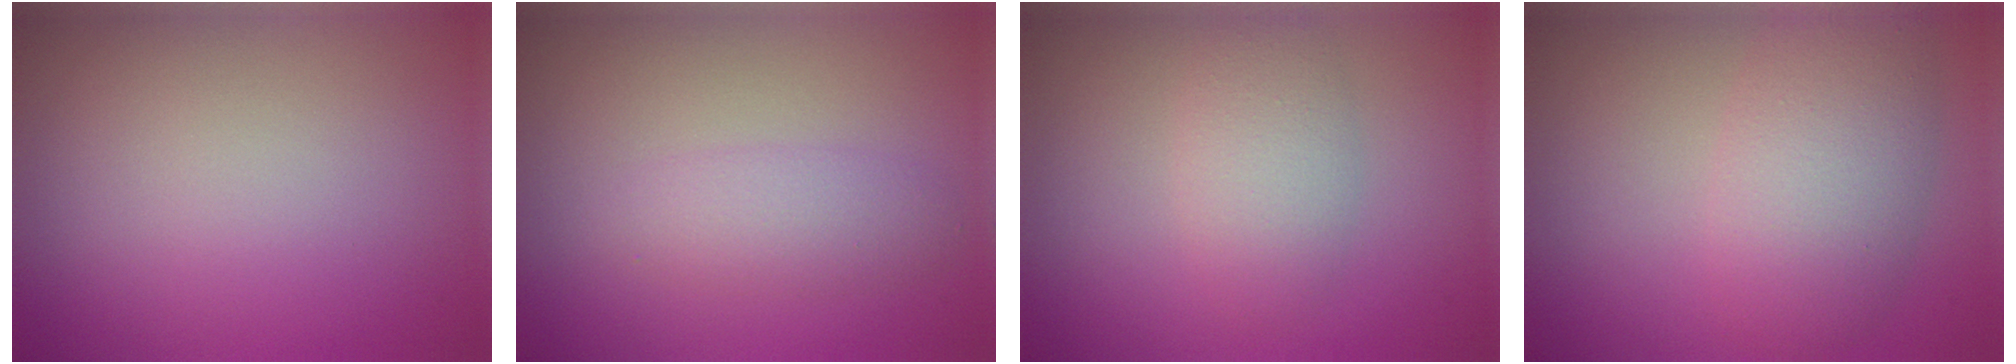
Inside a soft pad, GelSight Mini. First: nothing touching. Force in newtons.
{"total": 2.3, "press": 2.3, "slide": 0.2}
{"total": 3.0, "press": 3.0, "slide": 0.0}
{"total": 5.8, "press": 5.8, "slide": 0.2}